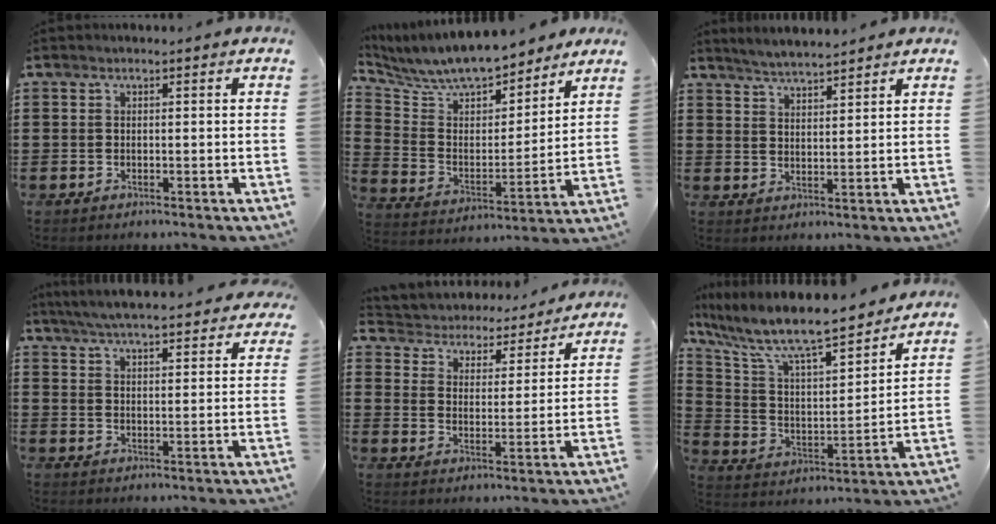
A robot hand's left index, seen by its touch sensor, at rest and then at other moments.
{"total": 8.8, "force": [8.1, 2.0, 2.6], "torque": [-0.091, -0.052, 0.142]}
{"total": 3.4, "force": [3.4, -0.3, 0.3], "torque": [-0.016, -0.010, 0.062]}
{"total": 6.0, "force": [5.7, -0.1, 1.7], "torque": [-0.055, -0.030, 0.102]}
{"total": 3.9, "force": [3.9, 0.4, -0.3], "torque": [-0.022, -0.036, 0.060]}
{"total": 10.0, "force": [8.4, 1.4, 5.1], "torque": [-0.138, -0.061, 0.140]}